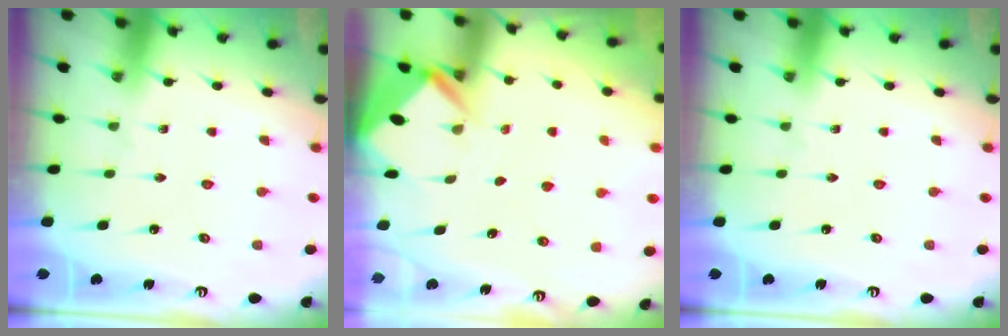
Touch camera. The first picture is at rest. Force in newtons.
{"total": 3.1, "press": 3.1, "slide": 0.2}
{"total": 0.0}